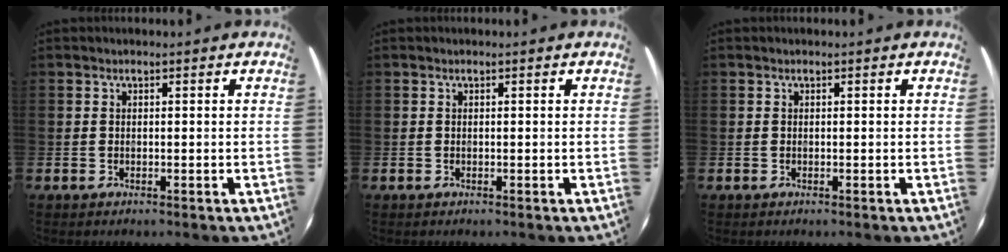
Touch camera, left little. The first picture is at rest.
{"total": 0.0}
{"total": 0.0}